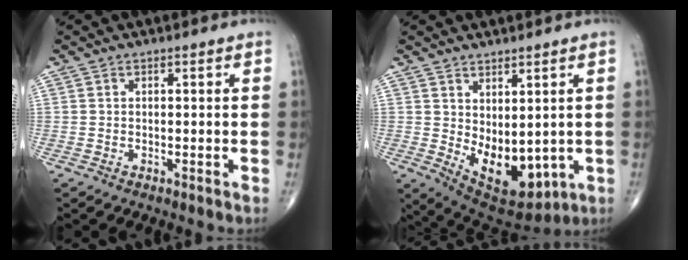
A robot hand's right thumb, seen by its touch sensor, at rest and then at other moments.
{"total": 11.7, "force": [-0.6, 6.3, 9.9], "torque": [-0.120, -0.021, 0.022]}